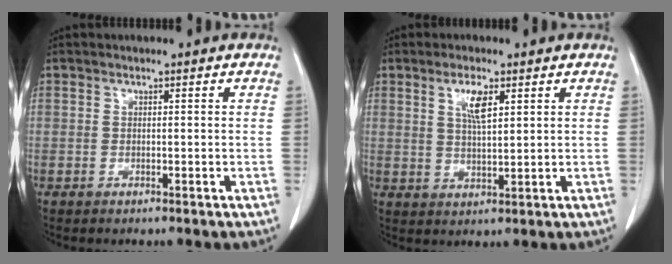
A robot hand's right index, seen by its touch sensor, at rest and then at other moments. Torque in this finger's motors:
{"motor_torque": [0.36, 0.34, 0.09, 0.07]}